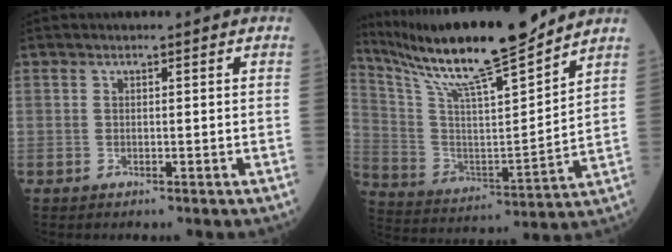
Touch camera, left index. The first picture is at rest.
{"total": 19.8, "force": [16.8, 0.6, 10.4], "torque": [-0.195, 0.000, 0.297]}